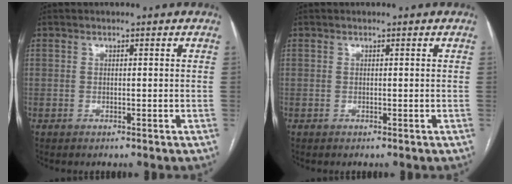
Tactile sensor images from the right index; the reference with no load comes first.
{"total": 0.0}